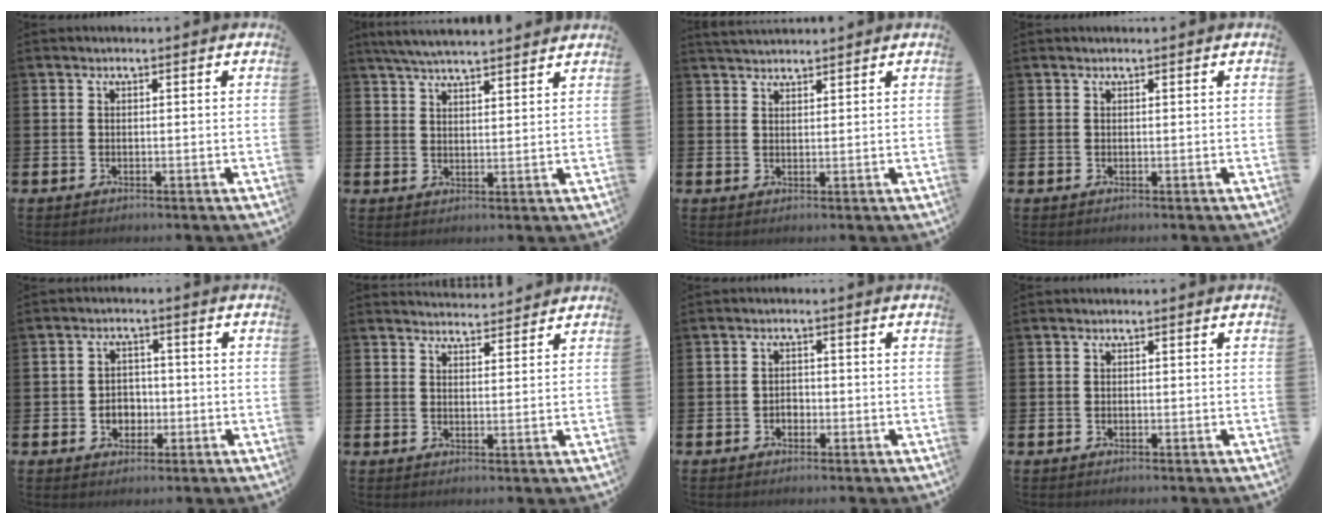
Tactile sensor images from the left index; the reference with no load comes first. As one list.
[{"total": 5.2, "force": [5.0, 0.2, 1.3], "torque": [-0.042, -0.016, 0.092]}, {"total": 2.5, "force": [2.4, 0.4, 0.3], "torque": [-0.006, -0.007, 0.044]}, {"total": 0.0}, {"total": 3.2, "force": [-0.9, 2.8, 1.4], "torque": [-0.011, -0.003, -0.026]}, {"total": 3.3, "force": [3.3, 0.3, -0.1], "torque": [0.003, -0.021, 0.058]}, {"total": 1.5, "force": [-0.7, 1.2, 0.6], "torque": [-0.007, 0.001, -0.017]}, {"total": 0.0}]